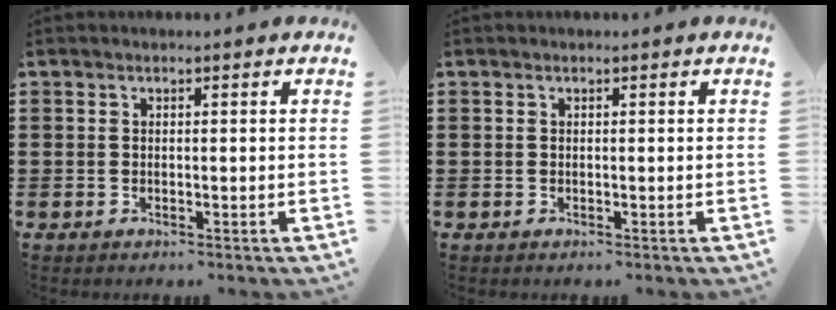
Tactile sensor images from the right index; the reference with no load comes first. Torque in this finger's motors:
{"motor_torque": [-0.51, 0.74, 0.00, 0.00]}